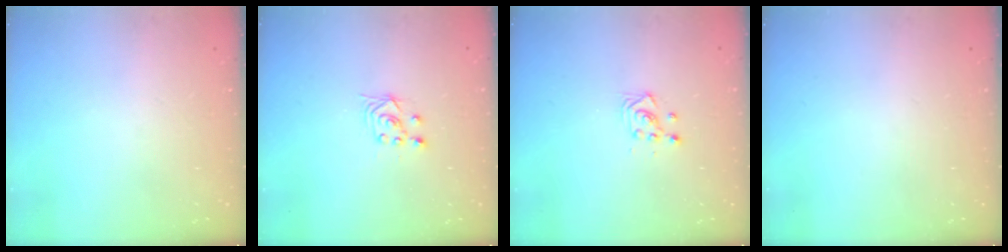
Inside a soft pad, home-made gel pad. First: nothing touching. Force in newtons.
{"total": 2.5, "press": 2.2, "slide": 1.2}
{"total": 3.0, "press": 3.0, "slide": 0.5}
{"total": 0.0}